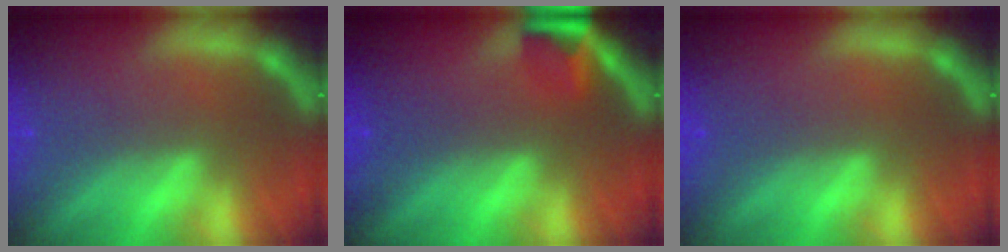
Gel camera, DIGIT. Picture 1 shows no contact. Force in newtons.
{"total": 2.9}
{"total": 0.0}